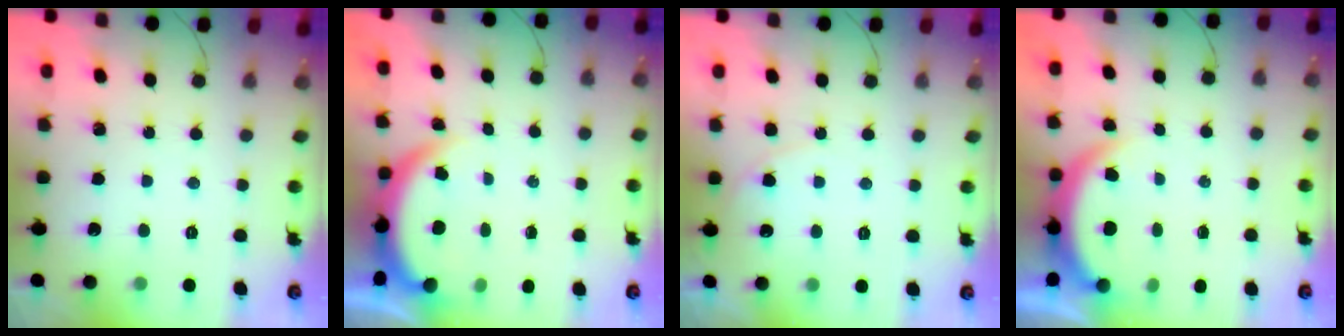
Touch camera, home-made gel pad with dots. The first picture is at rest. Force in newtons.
{"total": 3.9, "press": 3.9, "slide": 0.2}
{"total": 5.5, "press": 5.5, "slide": 0.5}
{"total": 5.7, "press": 5.7, "slide": 0.4}